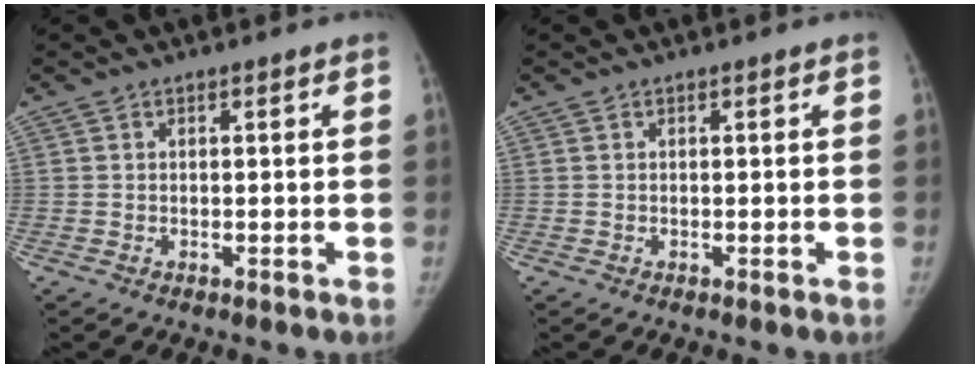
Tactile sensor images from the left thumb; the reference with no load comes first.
{"total": 0.0}